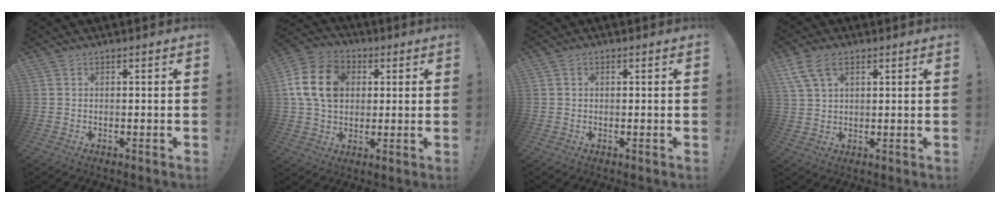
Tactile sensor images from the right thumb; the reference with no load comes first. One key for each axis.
{"total": 16.2, "fx": 3.2, "fy": 12.4, "fz": 9.8, "tx": -0.176, "ty": 0.006, "tz": 0.068}
{"total": 0.6, "fx": 0.0, "fy": 0.5, "fz": 0.2, "tx": -0.005, "ty": 0.003, "tz": 0.000}
{"total": 8.3, "fx": 4.3, "fy": 4.8, "fz": 5.4, "tx": -0.107, "ty": -0.003, "tz": 0.085}